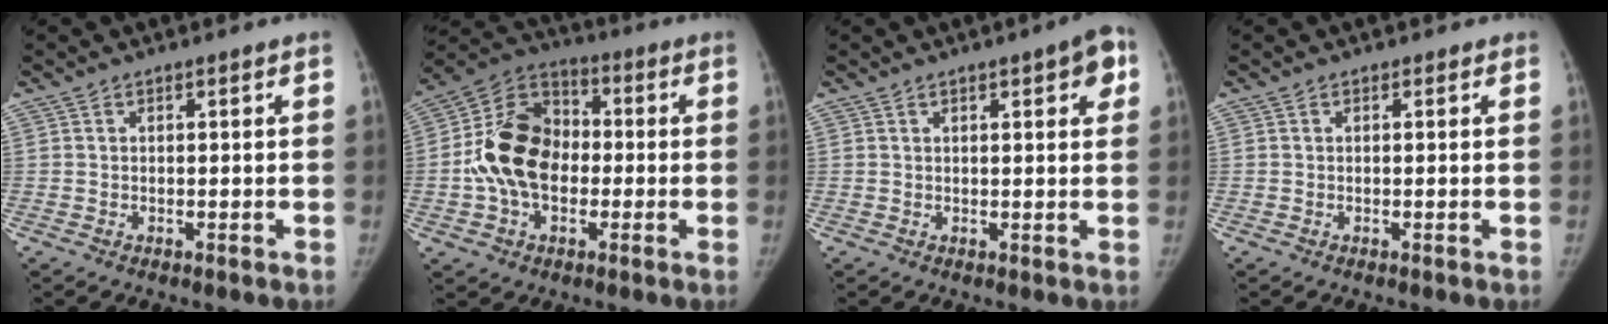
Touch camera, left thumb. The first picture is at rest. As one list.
[{"total": 15.8, "force": [-1.4, 11.3, 10.9], "torque": [-0.176, 0.034, -0.032]}, {"total": 5.6, "force": [2.4, 1.6, 4.8], "torque": [-0.045, -0.002, 0.024]}, {"total": 0.0}]